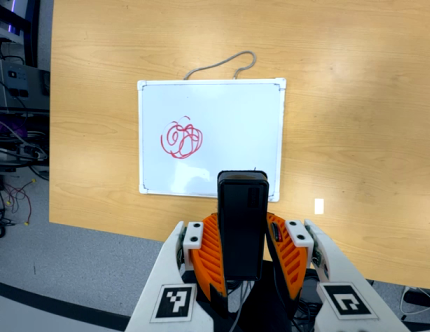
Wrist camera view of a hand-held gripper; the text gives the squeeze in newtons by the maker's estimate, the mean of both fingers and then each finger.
{"total": 4.4, "left": 2.8, "right": 6.0}